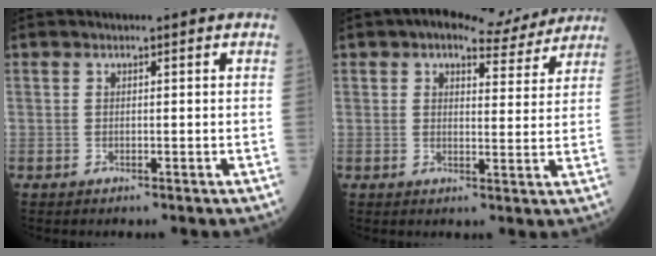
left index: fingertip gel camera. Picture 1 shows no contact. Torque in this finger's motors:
{"motor_torque": [1.15, -0.99, 0.34, 0.04]}